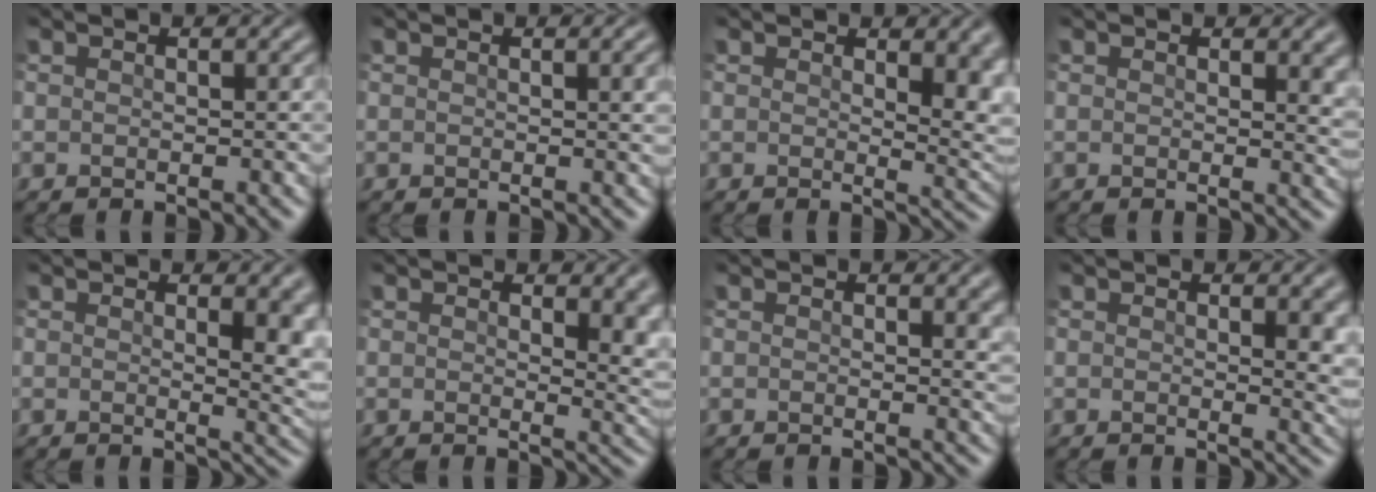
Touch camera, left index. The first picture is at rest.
{"total": 2.3, "force": [0.5, 0.7, 2.1], "torque": [-0.018, 0.005, 0.005]}
{"total": 5.4, "force": [1.3, 2.4, 4.6], "torque": [-0.048, -0.011, 0.026]}
{"total": 2.9, "force": [0.9, 1.1, 2.5], "torque": [-0.019, -0.001, 0.012]}
{"total": 5.5, "force": [1.0, 2.1, 5.0], "torque": [-0.041, -0.005, 0.019]}
{"total": 4.8, "force": [1.4, 2.2, 4.1], "torque": [-0.038, -0.012, 0.027]}
{"total": 2.1, "force": [0.8, 0.7, 1.9], "torque": [-0.015, -0.003, 0.011]}
{"total": 3.9, "force": [0.9, 1.4, 3.6], "torque": [-0.032, -0.004, 0.014]}